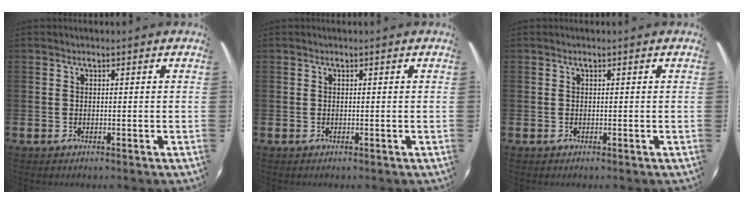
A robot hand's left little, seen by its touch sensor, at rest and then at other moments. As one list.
[{"total": 0.0}, {"total": 0.0}]